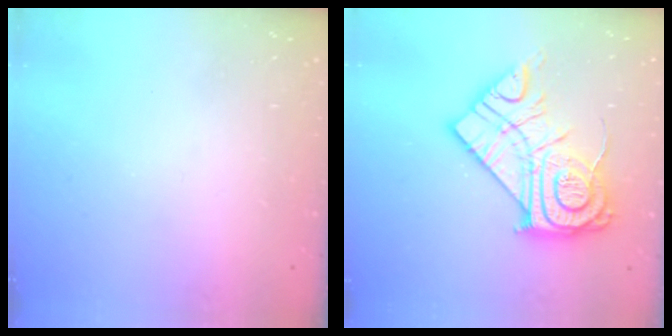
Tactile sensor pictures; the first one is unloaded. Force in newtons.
{"total": 20.7, "press": 20.6, "slide": 1.9}